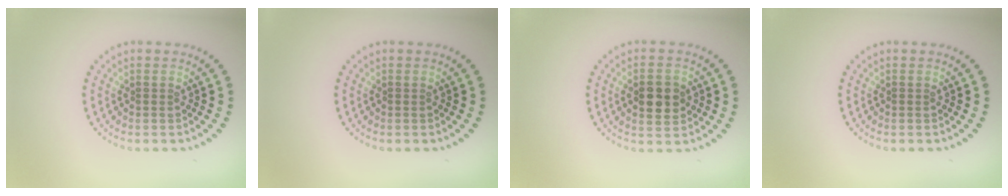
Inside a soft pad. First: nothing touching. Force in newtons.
{"total": 0.0}
{"total": 3.6, "press": 3.6, "slide": 0.1}
{"total": 0.0}